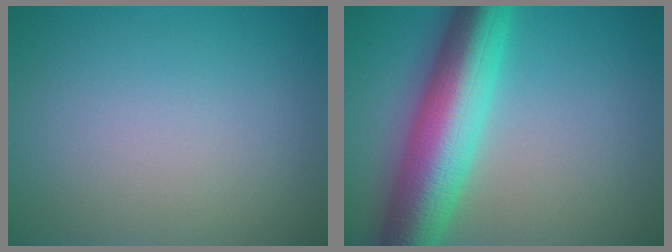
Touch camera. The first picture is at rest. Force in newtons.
{"total": 10.6, "press": 10.6, "slide": 0.1}